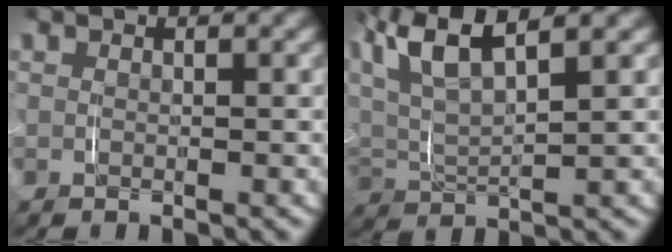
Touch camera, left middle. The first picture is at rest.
{"total": 5.4, "force": [2.5, 2.4, 4.2], "torque": [-0.117, 0.002, 0.042]}